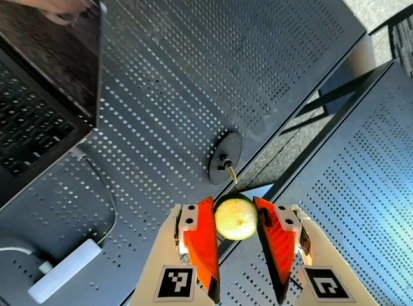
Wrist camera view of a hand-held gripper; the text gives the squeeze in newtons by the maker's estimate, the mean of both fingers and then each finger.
{"total": 8.0, "left": 7.7, "right": 8.3}